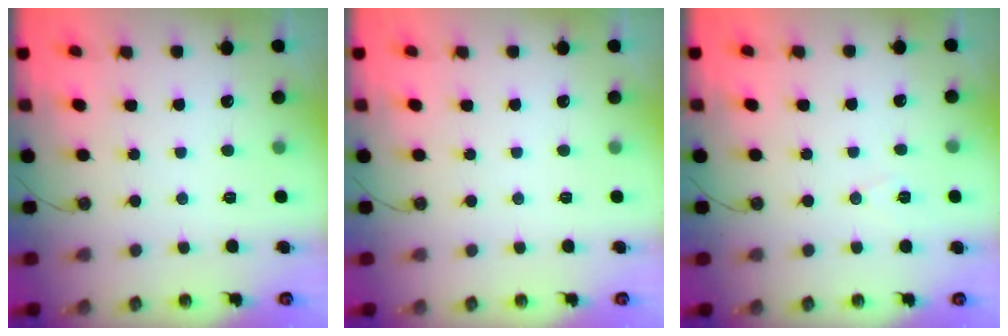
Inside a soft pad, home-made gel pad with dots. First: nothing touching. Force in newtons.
{"total": 0.0}
{"total": 6.1, "press": 4.3, "slide": 4.4}